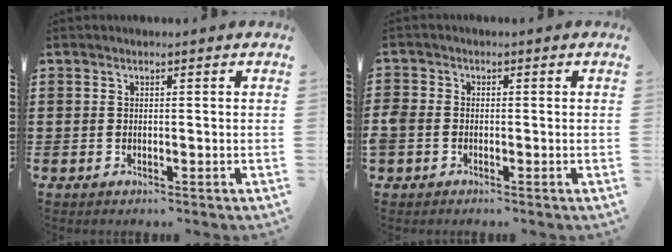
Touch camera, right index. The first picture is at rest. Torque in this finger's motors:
{"motor_torque": [1.98, 0.17, 0.46, 0.06]}